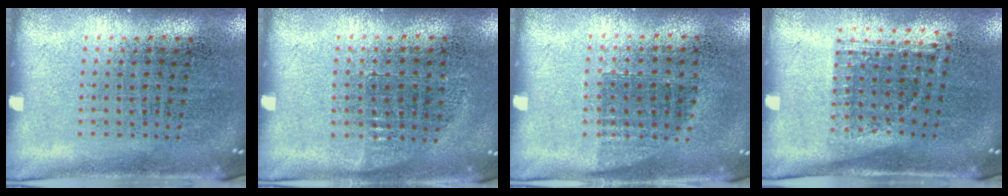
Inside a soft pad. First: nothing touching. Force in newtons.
{"total": 0.7, "press": 0.6, "slide": 0.3}
{"total": 0.7, "press": 0.6, "slide": 0.3}
{"total": 1.1, "press": 0.9, "slide": 0.7}